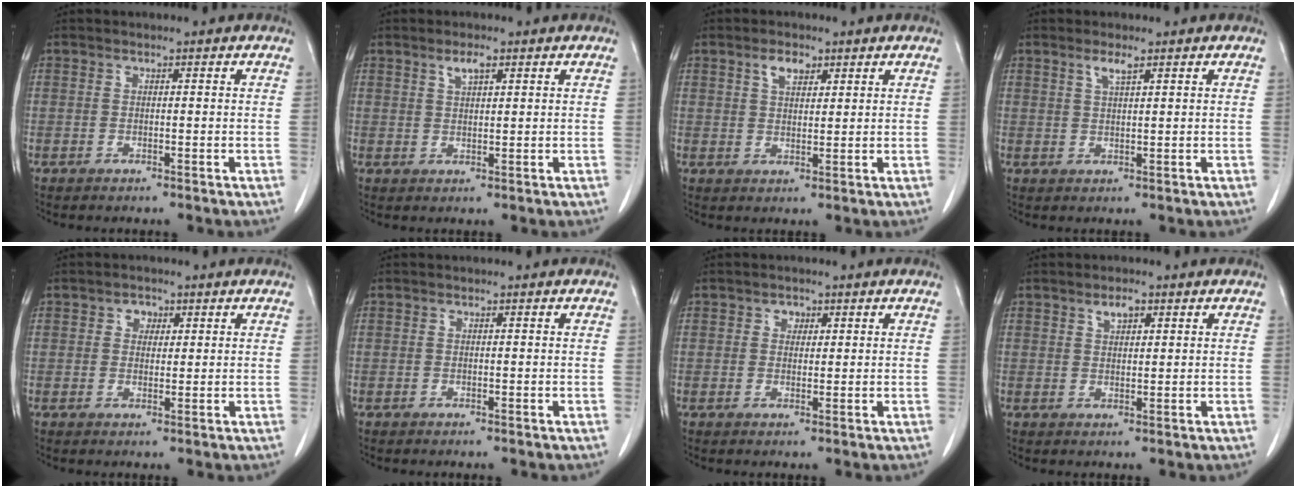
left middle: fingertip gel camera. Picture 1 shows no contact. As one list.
[{"total": 2.5, "force": [1.5, 0.7, 1.9], "torque": [-0.037, 0.002, 0.030]}, {"total": 3.4, "force": [2.0, 1.6, 2.2], "torque": [-0.041, 0.005, 0.038]}, {"total": 2.1, "force": [1.4, 0.2, 1.6], "torque": [-0.035, 0.002, 0.028]}, {"total": 2.2, "force": [1.0, 1.7, 1.0], "torque": [-0.013, 0.003, 0.014]}, {"total": 0.0}, {"total": 1.6, "force": [0.8, 1.3, 0.6], "torque": [-0.005, 0.000, 0.010]}, {"total": 2.4, "force": [1.4, 1.0, 1.6], "torque": [-0.028, 0.001, 0.026]}]